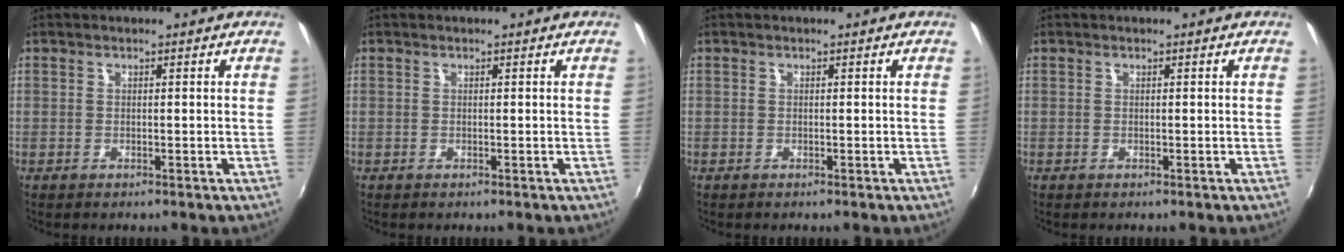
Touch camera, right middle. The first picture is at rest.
{"total": 0.0}
{"total": 0.0}
{"total": 0.0}